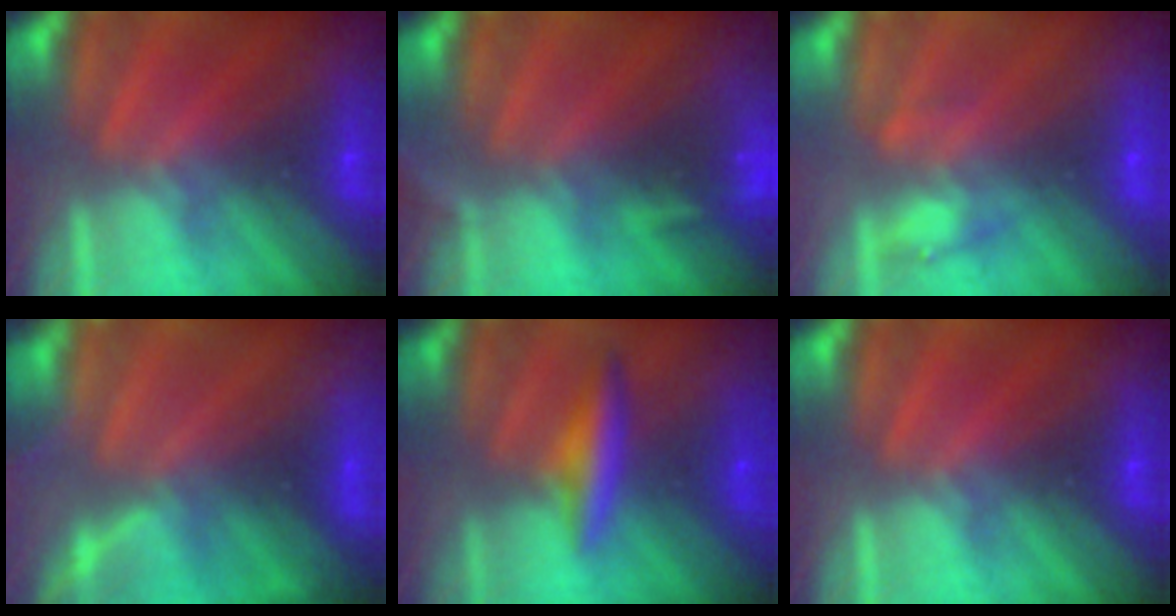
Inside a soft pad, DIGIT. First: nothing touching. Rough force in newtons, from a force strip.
{"total": 5.7}
{"total": 2.2}
{"total": 5.3}
{"total": 2.4}
{"total": 0.0}